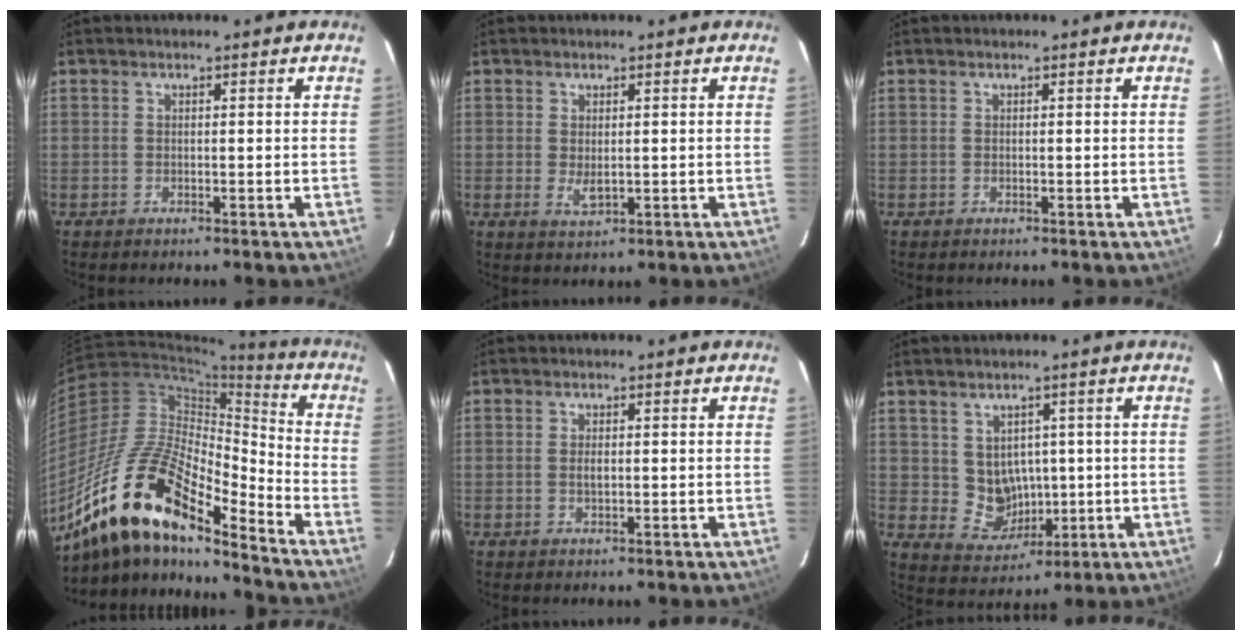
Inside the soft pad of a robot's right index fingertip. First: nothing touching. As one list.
[{"total": 2.5, "force": [0.2, 1.4, 2.1], "torque": [-0.037, -0.004, 0.006]}, {"total": 0.0}, {"total": 20.8, "force": [-15.1, 5.9, 13.0], "torque": [-0.237, -0.009, -0.296]}, {"total": 1.9, "force": [-0.1, 0.7, 1.8], "torque": [-0.035, -0.003, -0.002]}, {"total": 6.9, "force": [0.8, 6.4, 2.3], "torque": [-0.050, 0.005, 0.037]}]